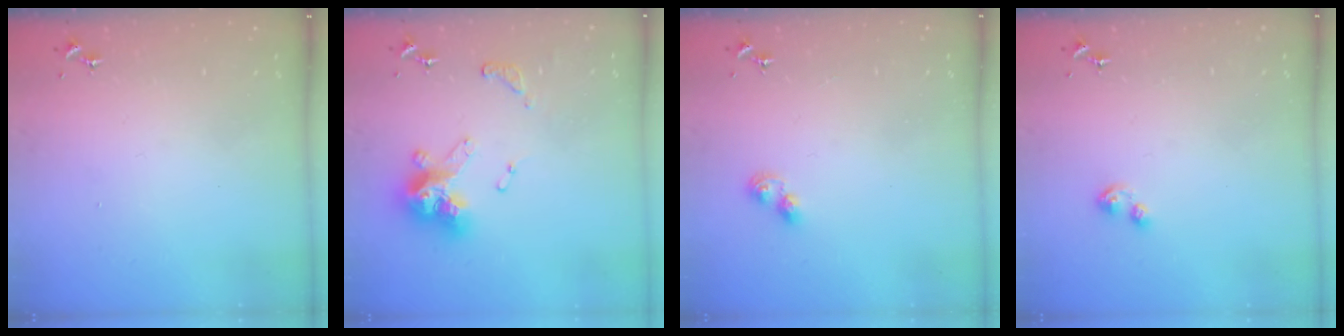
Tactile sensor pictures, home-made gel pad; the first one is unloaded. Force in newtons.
{"total": 15.1, "press": 15.0, "slide": 1.7}
{"total": 5.4, "press": 5.3, "slide": 0.6}
{"total": 4.4, "press": 4.4, "slide": 0.4}